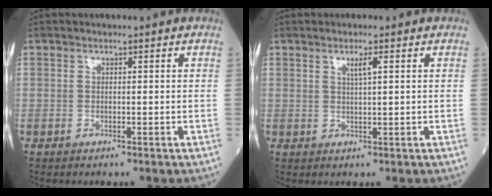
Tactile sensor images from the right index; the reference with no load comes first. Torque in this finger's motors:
{"motor_torque": [0.11, 0.16, 0.02, 0.04]}